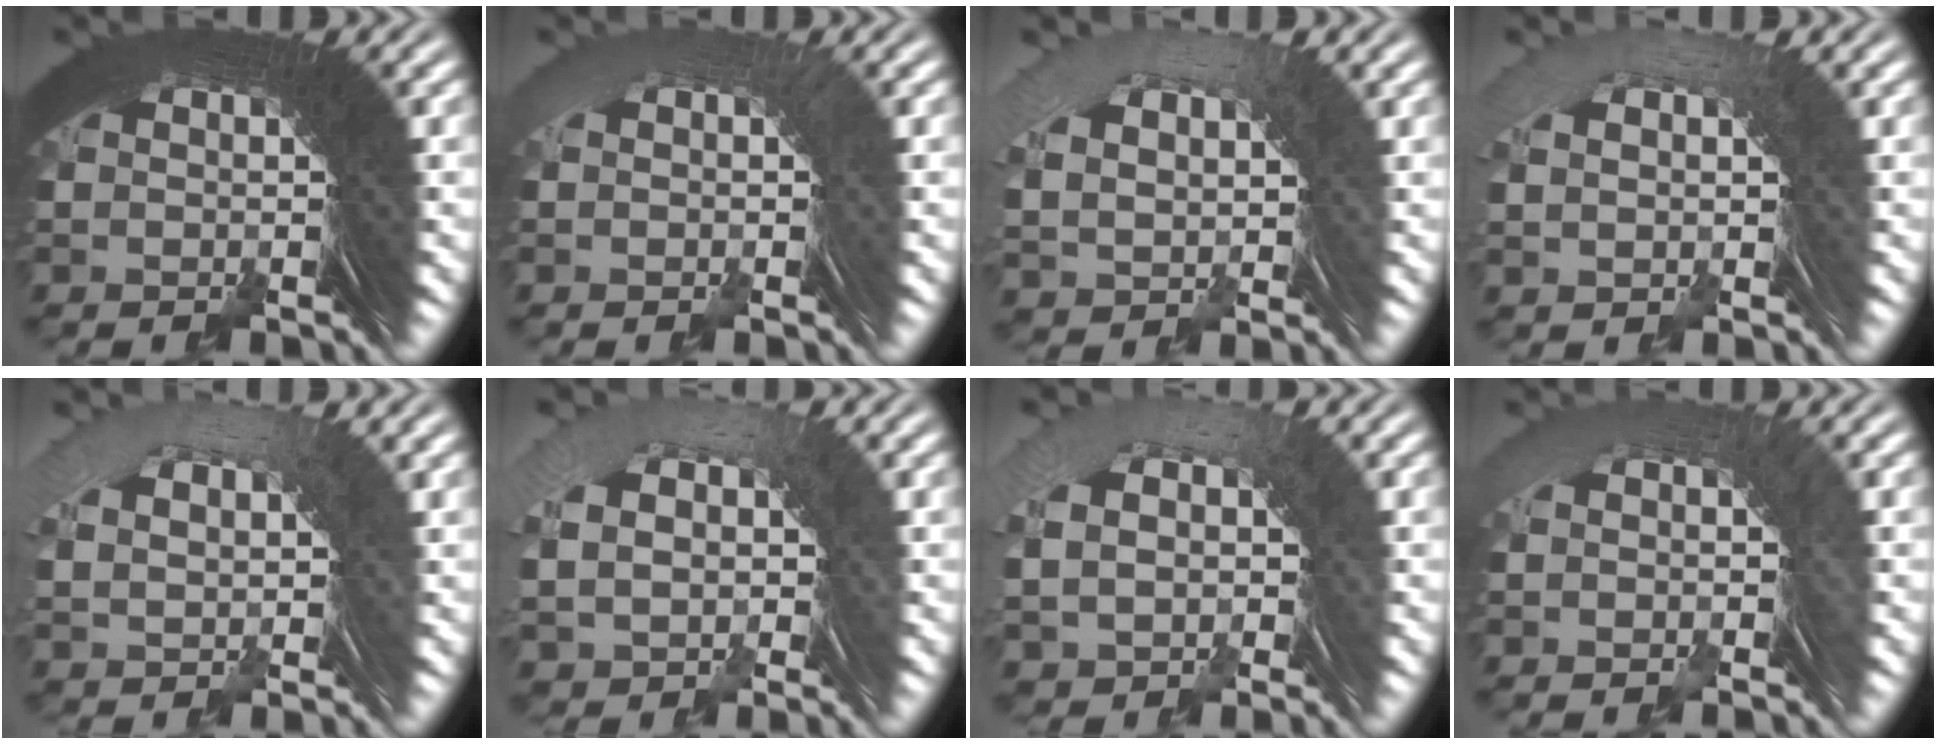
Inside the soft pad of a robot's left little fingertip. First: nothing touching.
{"total": 1.0, "force": [-0.8, -0.6, -0.3], "torque": [0.013, 0.011, -0.015]}
{"total": 3.6, "force": [1.5, 2.1, 2.5], "torque": [-0.051, 0.003, 0.040]}
{"total": 1.5, "force": [0.8, 0.5, 1.2], "torque": [-0.015, 0.018, 0.016]}
{"total": 3.2, "force": [1.6, 1.5, 2.3], "torque": [-0.040, 0.008, 0.039]}
{"total": 4.0, "force": [0.0, 3.0, 2.6], "torque": [-0.073, -0.007, 0.010]}
{"total": 3.6, "force": [-0.1, 2.7, 2.3], "torque": [-0.068, -0.008, 0.006]}
{"total": 0.8, "force": [-0.7, -0.4, 0.0], "torque": [0.006, 0.012, -0.014]}